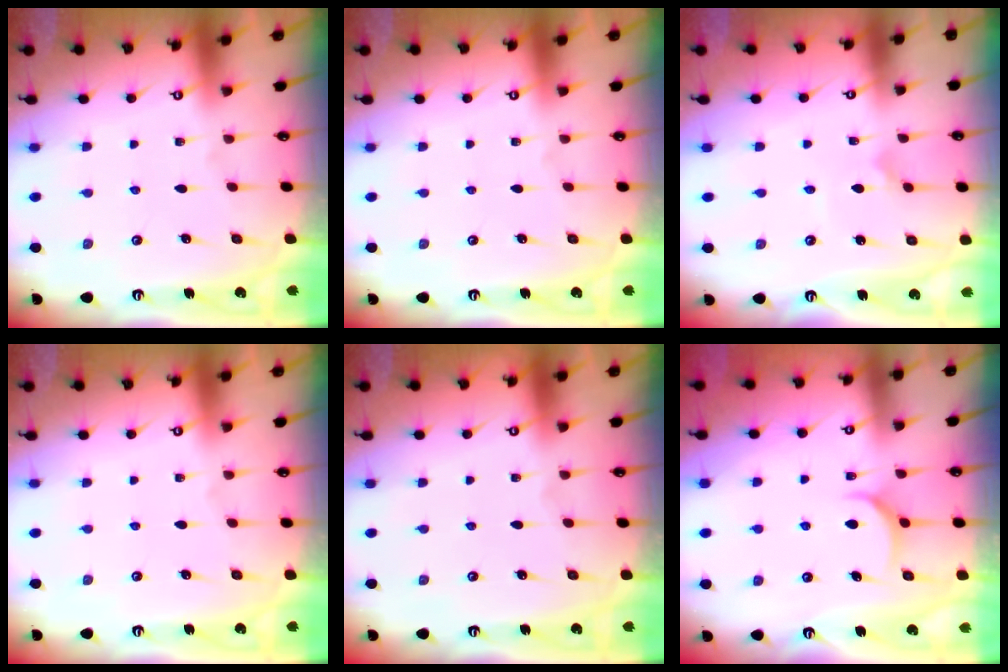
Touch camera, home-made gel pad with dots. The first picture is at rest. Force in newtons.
{"total": 0.0}
{"total": 2.5, "press": 2.5, "slide": 0.3}
{"total": 0.0}
{"total": 0.0}
{"total": 4.6, "press": 4.6, "slide": 0.5}